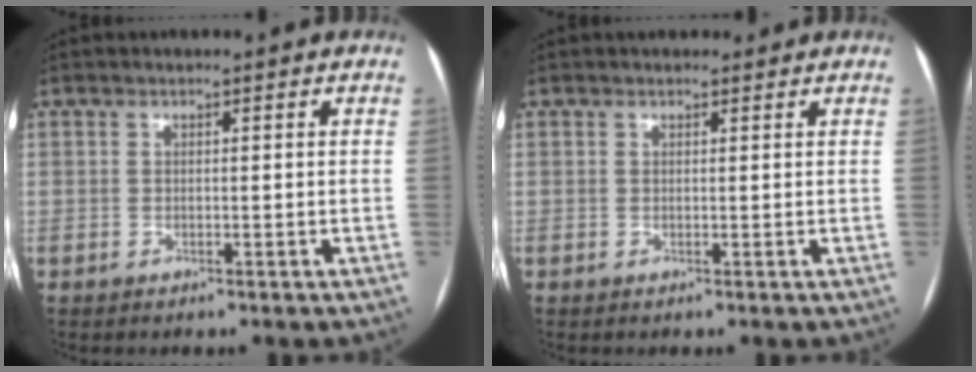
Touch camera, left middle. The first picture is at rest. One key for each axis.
{"total": 2.3, "fx": 2.0, "fy": 0.9, "fz": 0.6, "tx": -0.004, "ty": 0.020, "tz": 0.024}